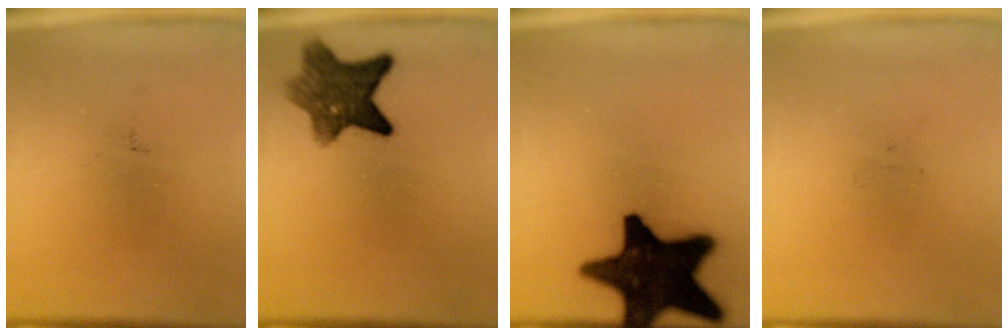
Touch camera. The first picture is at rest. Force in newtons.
{"total": 8.4}
{"total": 19.8}
{"total": 0.0}